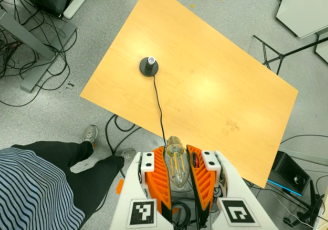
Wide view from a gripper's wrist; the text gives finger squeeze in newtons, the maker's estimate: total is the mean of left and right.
{"total": 21.8, "left": 24.4, "right": 19.1}